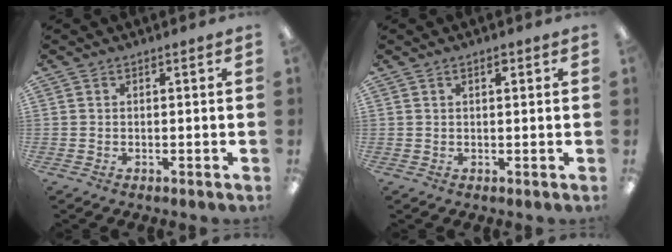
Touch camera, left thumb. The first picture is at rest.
{"total": 1.4, "force": [0.8, 0.5, 1.1], "torque": [-0.015, -0.002, 0.012]}